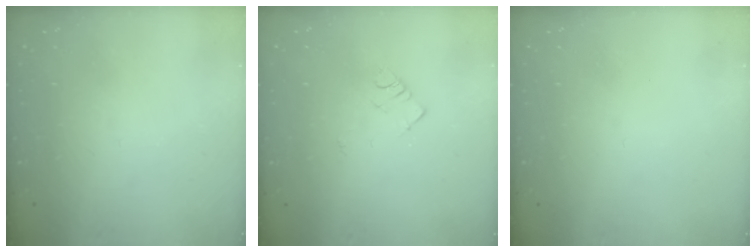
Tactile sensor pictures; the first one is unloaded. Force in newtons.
{"total": 2.8, "press": 2.7, "slide": 0.4}
{"total": 0.0}